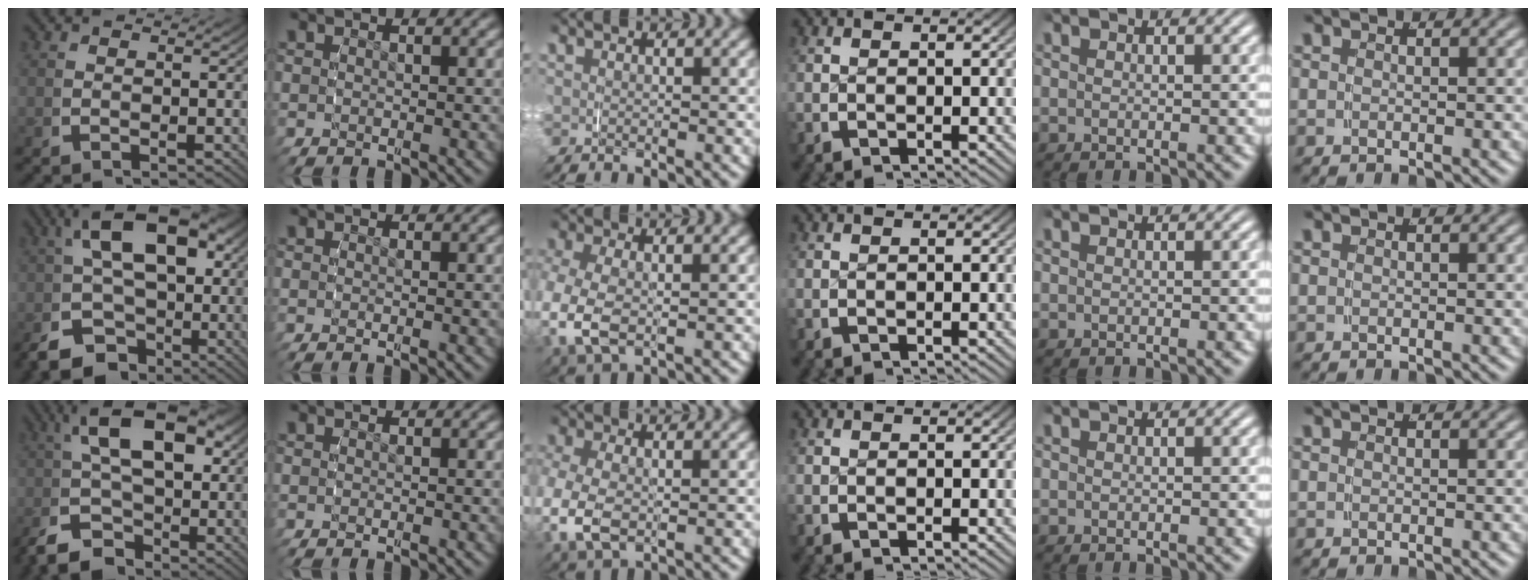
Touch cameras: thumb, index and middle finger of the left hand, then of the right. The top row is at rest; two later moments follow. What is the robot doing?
{"motion": "grasp_and_lifting", "object": "shorts"}